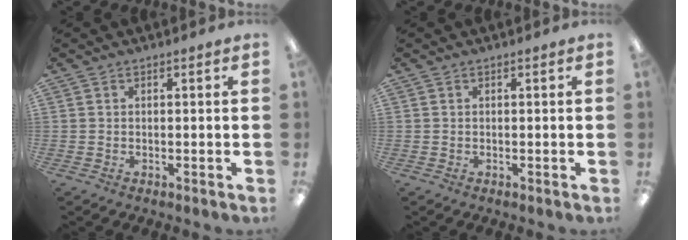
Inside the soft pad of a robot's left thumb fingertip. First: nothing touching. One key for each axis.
{"total": 0.0}